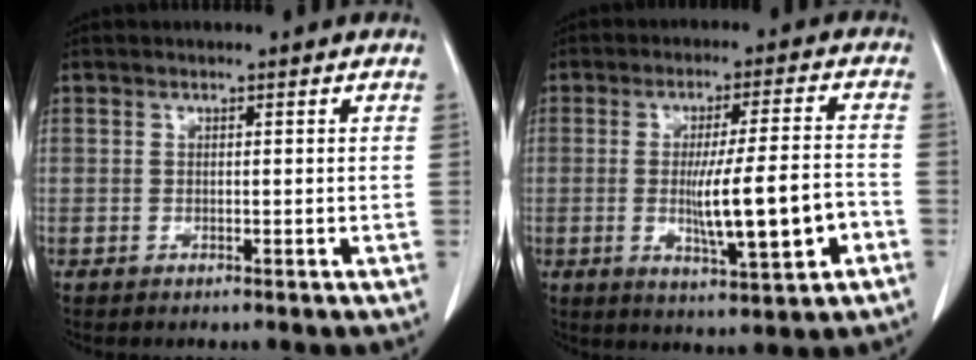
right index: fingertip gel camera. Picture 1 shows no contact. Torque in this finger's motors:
{"motor_torque": [0.88, -0.50, 0.30, 0.18]}